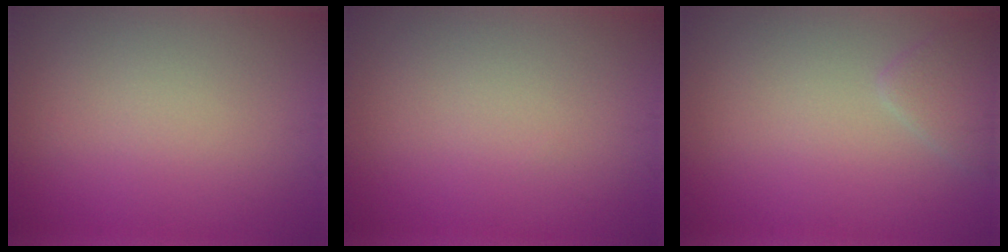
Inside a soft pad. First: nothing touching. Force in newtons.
{"total": 0.0}
{"total": 1.6, "press": 1.6, "slide": 0.1}